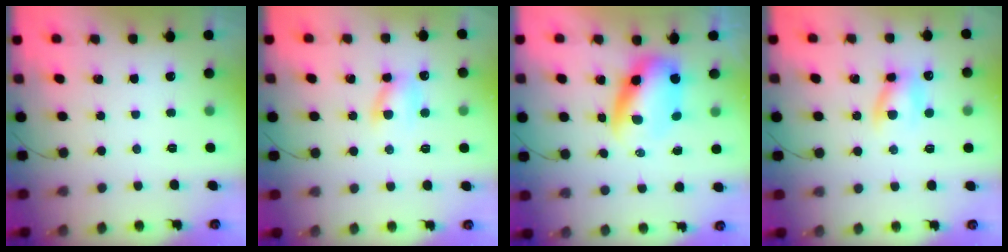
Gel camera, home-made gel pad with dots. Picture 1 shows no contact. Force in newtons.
{"total": 7.4, "press": 7.2, "slide": 1.4}
{"total": 7.0, "press": 6.8, "slide": 1.4}
{"total": 8.1, "press": 7.9, "slide": 1.9}